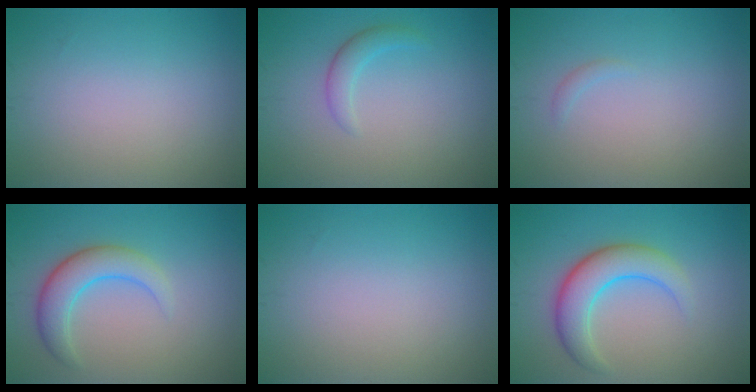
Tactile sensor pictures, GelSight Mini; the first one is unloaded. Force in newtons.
{"total": 1.7, "press": 1.7, "slide": 0.1}
{"total": 0.5, "press": 0.5, "slide": 0.1}
{"total": 4.0, "press": 4.0, "slide": 0.1}
{"total": 0.0}
{"total": 5.0, "press": 5.0, "slide": 0.1}